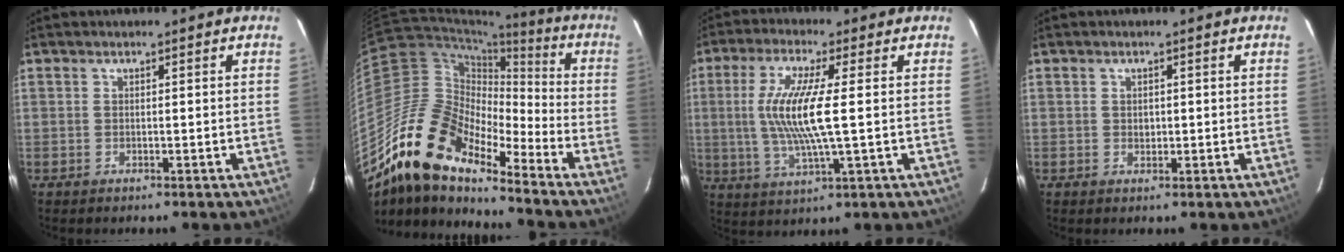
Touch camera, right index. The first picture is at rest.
{"total": 18.9, "force": [-14.8, 6.0, 10.1], "torque": [-0.169, -0.012, -0.295]}
{"total": 11.6, "force": [0.5, 1.3, 11.5], "torque": [-0.227, -0.005, 0.013]}
{"total": 1.3, "force": [0.0, 1.2, 0.5], "torque": [-0.005, 0.003, 0.001]}